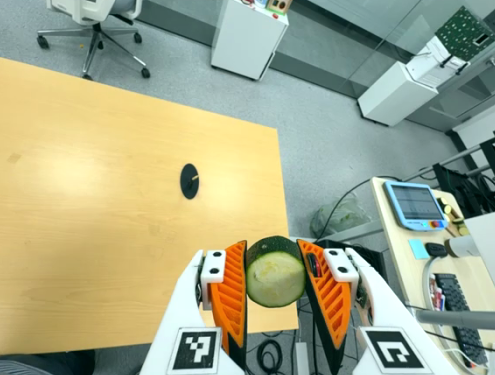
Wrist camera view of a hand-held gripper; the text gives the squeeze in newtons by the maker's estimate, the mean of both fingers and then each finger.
{"total": 13.6, "left": 12.7, "right": 14.5}